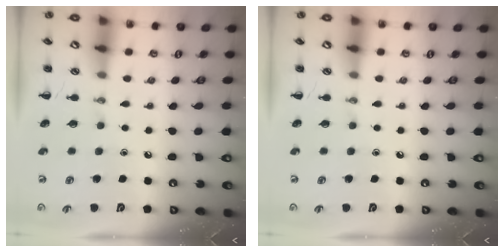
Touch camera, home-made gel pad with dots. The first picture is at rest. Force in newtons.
{"total": 0.0}